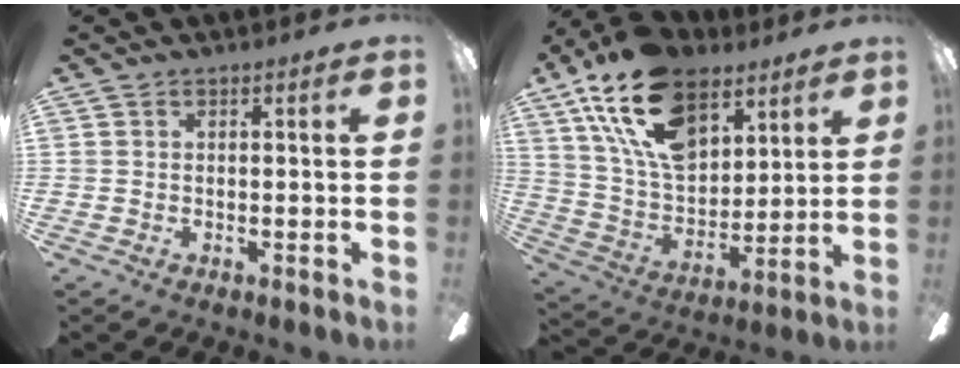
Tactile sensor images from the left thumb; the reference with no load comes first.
{"total": 21.6, "force": [12.7, 12.0, 12.8], "torque": [-0.254, -0.050, 0.231]}